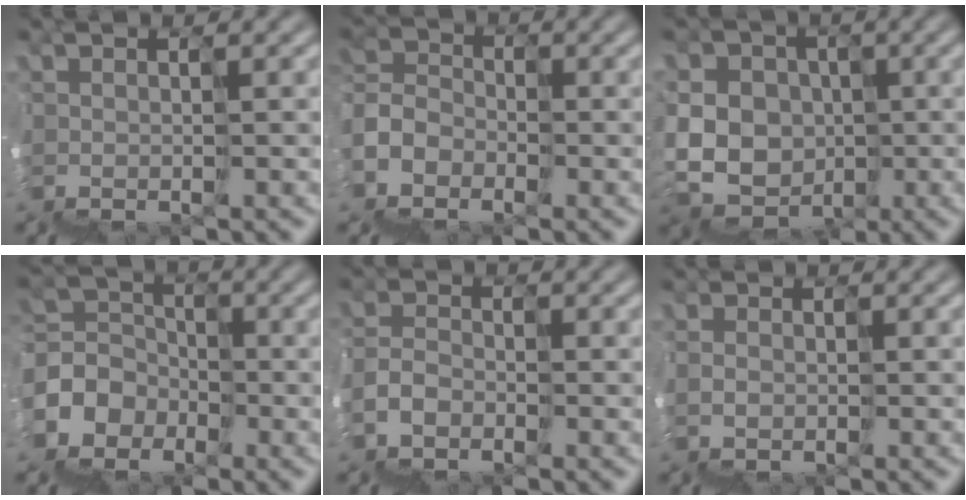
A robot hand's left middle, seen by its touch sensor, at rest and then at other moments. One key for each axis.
{"total": 5.2, "fx": -4.4, "fy": 2.1, "fz": -1.8, "tx": 0.038, "ty": 0.004, "tz": -0.083}
{"total": 8.3, "fx": -1.1, "fy": 8.0, "fz": 2.0, "tx": -0.015, "ty": 0.024, "tz": -0.051}
{"total": 6.3, "fx": -4.4, "fy": 4.2, "fz": -1.6, "tx": 0.035, "ty": 0.009, "tz": -0.097}
{"total": 3.7, "fx": -3.3, "fy": 1.1, "fz": -1.5, "tx": 0.029, "ty": 0.000, "tz": -0.063}
{"total": 1.3, "fx": -0.9, "fy": 0.9, "fz": -0.2, "tx": 0.009, "ty": -0.007, "tz": -0.017}